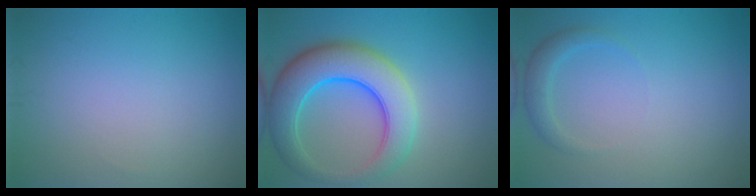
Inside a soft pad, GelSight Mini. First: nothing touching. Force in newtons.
{"total": 8.3, "press": 8.3, "slide": 0.4}
{"total": 1.7, "press": 1.7, "slide": 0.1}